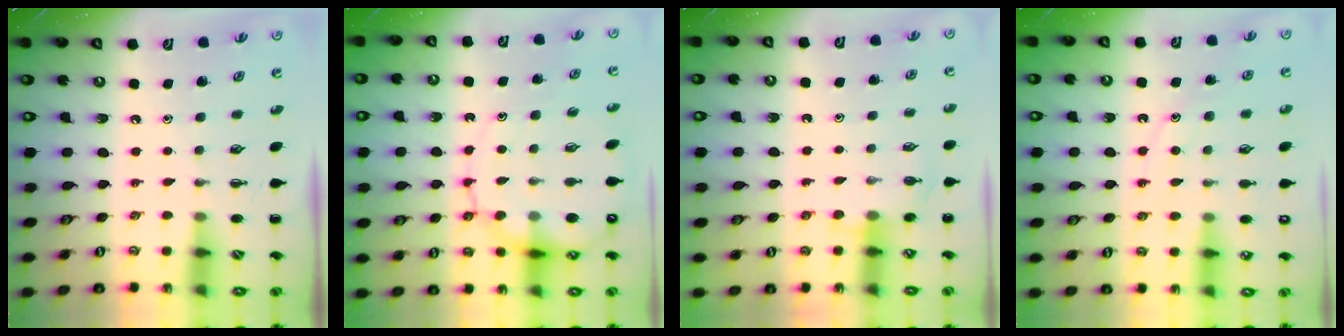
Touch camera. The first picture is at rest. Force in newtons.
{"total": 13.4, "press": 13.0, "slide": 3.1}
{"total": 5.2, "press": 5.0, "slide": 1.1}
{"total": 11.8, "press": 11.8, "slide": 0.7}